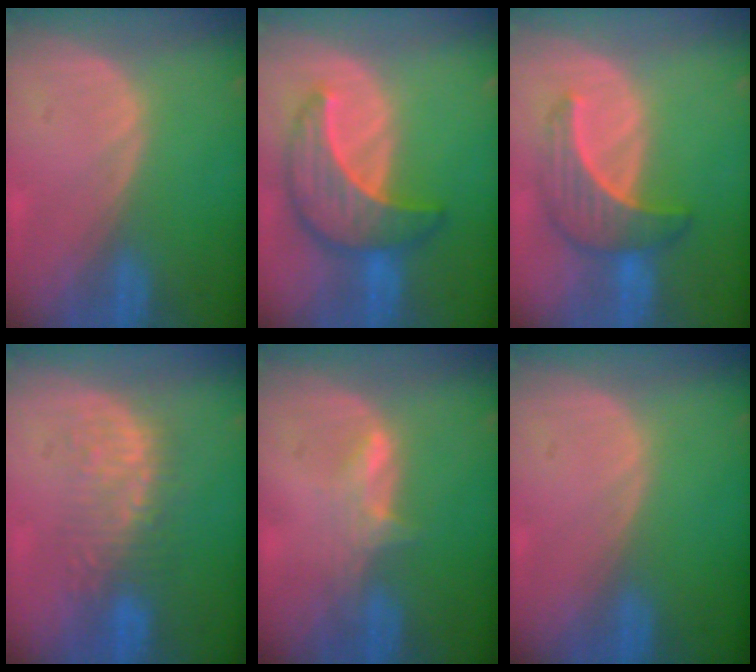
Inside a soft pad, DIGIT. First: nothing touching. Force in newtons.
{"total": 8.8, "press": 8.8, "slide": 0.6}
{"total": 6.6, "press": 6.5, "slide": 1.0}
{"total": 6.4, "press": 6.2, "slide": 1.3}
{"total": 2.8, "press": 2.8, "slide": 0.4}
{"total": 0.0}